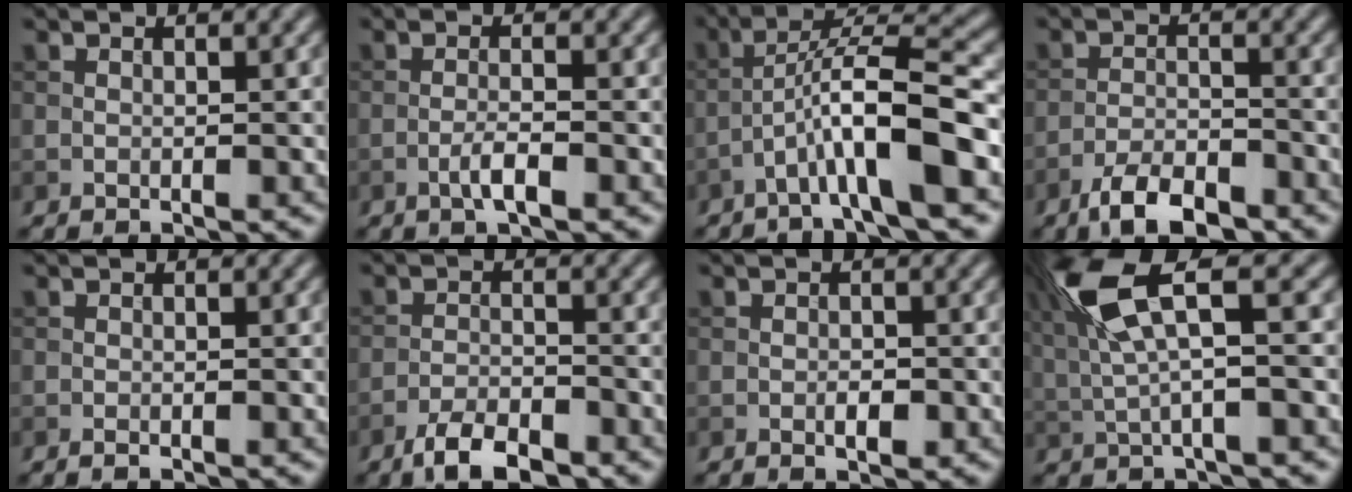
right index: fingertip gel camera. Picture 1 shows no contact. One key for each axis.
{"total": 2.4, "fx": -1.2, "fy": 0.5, "fz": 2.0, "tx": -0.040, "ty": 0.005, "tz": -0.025}
{"total": 8.5, "fx": -3.4, "fy": 1.3, "fz": 7.7, "tx": -0.126, "ty": 0.024, "tz": -0.062}
{"total": 5.3, "fx": -3.9, "fy": 1.8, "fz": 3.0, "tx": -0.050, "ty": 0.000, "tz": -0.073}
{"total": 0.7, "fx": -0.4, "fy": 0.2, "fz": 0.5, "tx": -0.006, "ty": -0.001, "tz": -0.007}
{"total": 4.6, "fx": -3.4, "fy": 1.6, "fz": 2.7, "tx": -0.047, "ty": 0.000, "tz": -0.066}
{"total": 1.6, "fx": -0.6, "fy": 0.8, "fz": 1.3, "tx": -0.019, "ty": 0.001, "tz": -0.010}
{"total": 7.6, "fx": 2.3, "fy": 2.0, "fz": 7.0, "tx": -0.143, "ty": 0.016, "tz": 0.043}